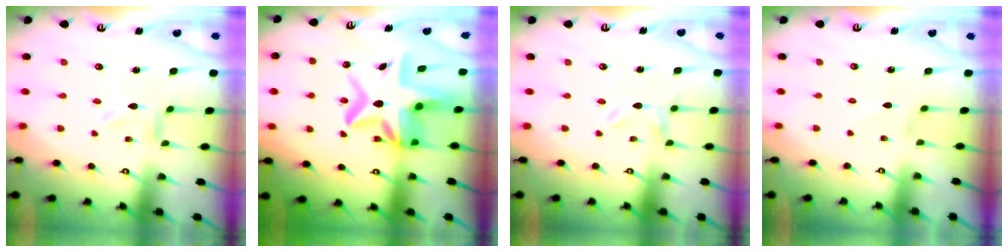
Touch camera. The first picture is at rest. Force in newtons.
{"total": 13.2, "press": 12.8, "slide": 3.2}
{"total": 0.0}
{"total": 0.0}